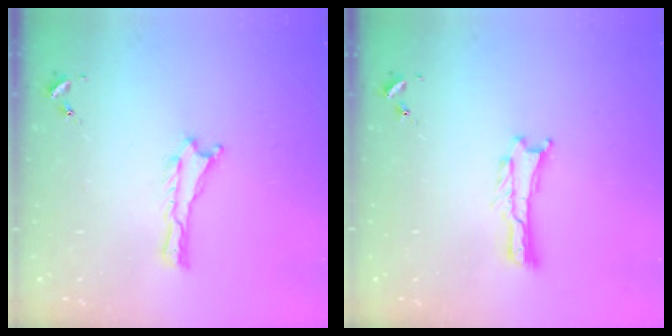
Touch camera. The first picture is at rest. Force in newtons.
{"total": 0.0}